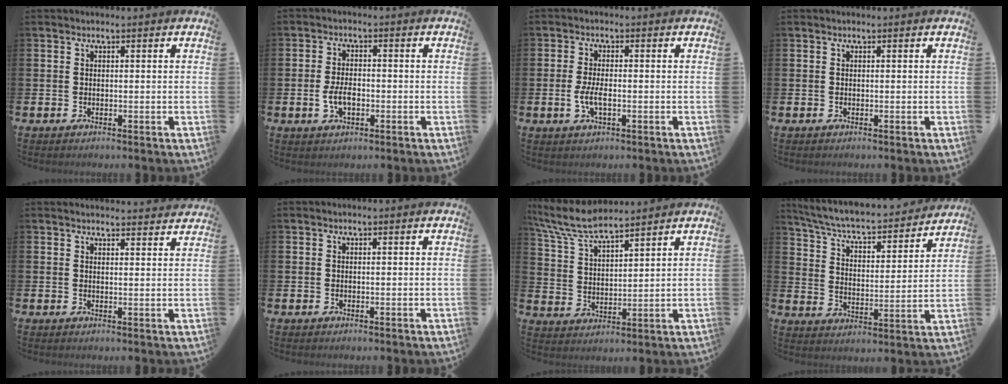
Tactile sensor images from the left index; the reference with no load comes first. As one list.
[{"total": 3.6, "force": [-0.7, 2.1, 2.9], "torque": [-0.038, -0.002, -0.016]}, {"total": 3.3, "force": [-0.7, 1.2, 2.9], "torque": [-0.051, -0.004, -0.016]}, {"total": 0.0}, {"total": 2.5, "force": [2.5, 0.2, 0.0], "torque": [0.011, -0.020, 0.041]}, {"total": 0.0}, {"total": 7.6, "force": [6.9, 1.3, 2.9], "torque": [-0.079, -0.030, 0.124]}, {"total": 6.1, "force": [5.6, 1.1, 2.2], "torque": [-0.068, -0.048, 0.088]}]